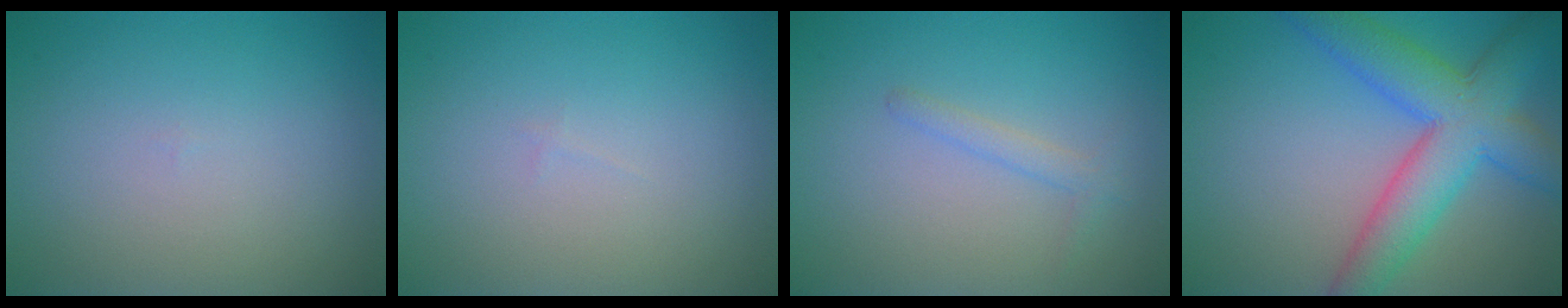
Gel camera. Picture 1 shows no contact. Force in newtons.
{"total": 0.0}
{"total": 1.3, "press": 1.3, "slide": 0.0}
{"total": 8.0, "press": 8.0, "slide": 0.4}